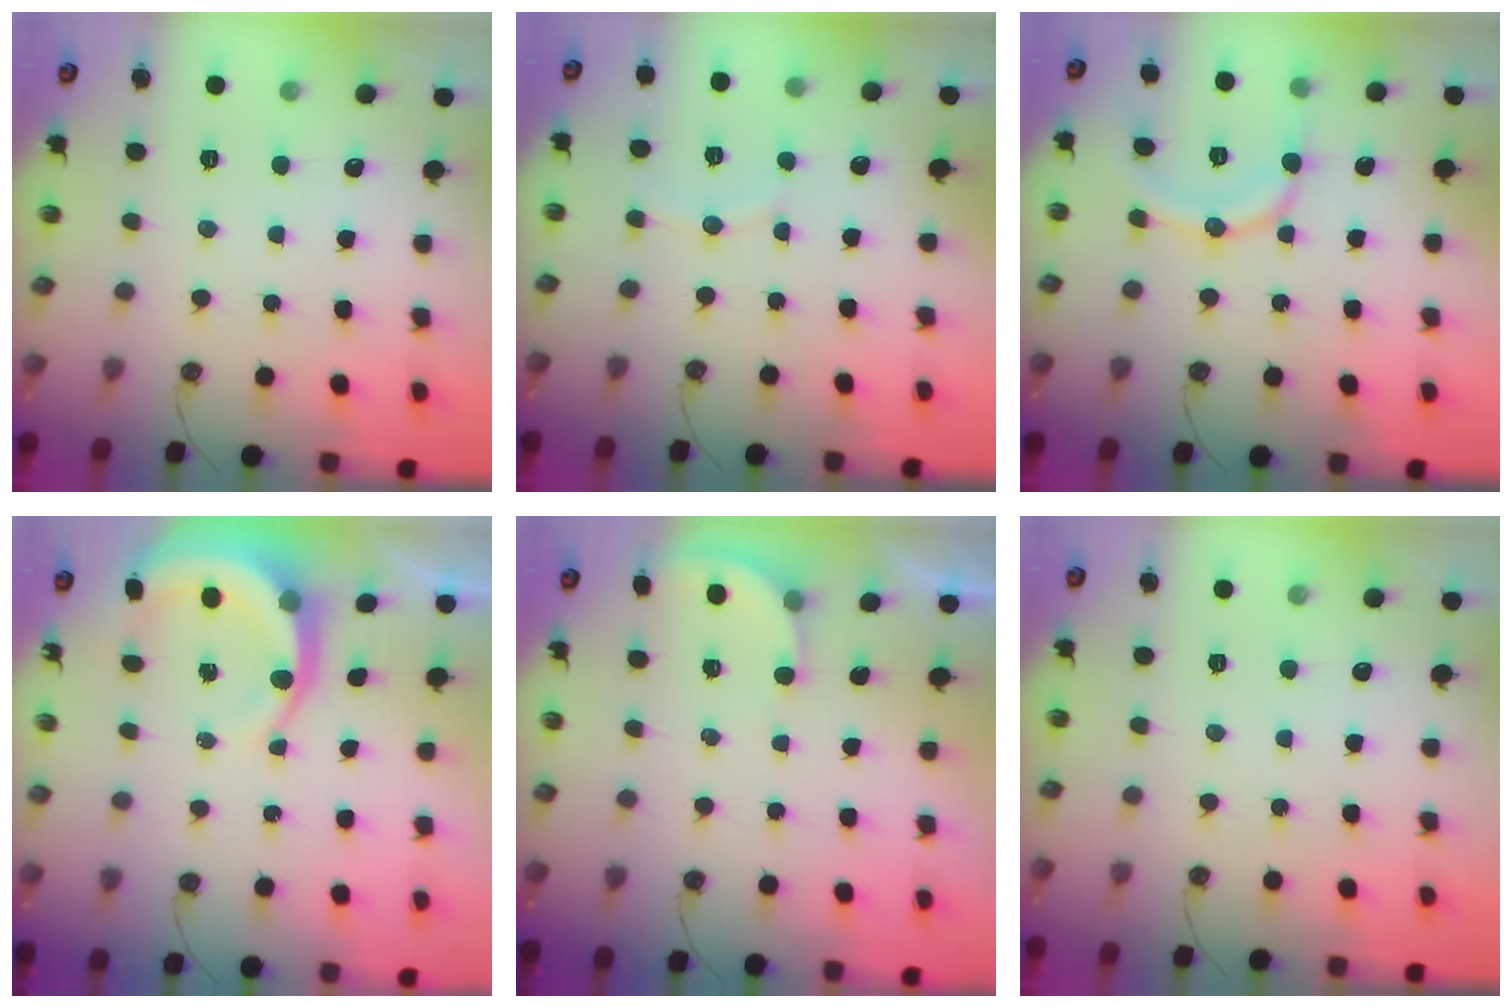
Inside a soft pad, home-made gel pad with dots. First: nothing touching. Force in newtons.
{"total": 6.3, "press": 6.2, "slide": 1.3}
{"total": 11.4, "press": 11.3, "slide": 1.0}
{"total": 8.4, "press": 8.2, "slide": 1.9}
{"total": 2.6, "press": 2.6, "slide": 0.0}
{"total": 0.0}